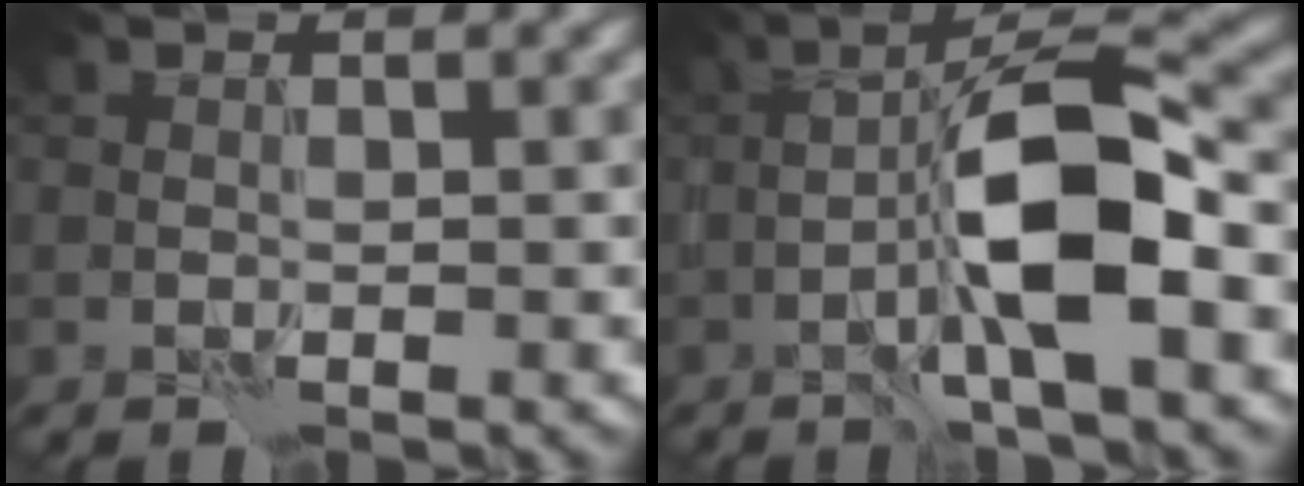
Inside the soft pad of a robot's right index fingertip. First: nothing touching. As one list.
[{"total": 7.3, "force": [-1.6, 1.3, 7.0], "torque": [-0.136, 0.014, -0.037]}]